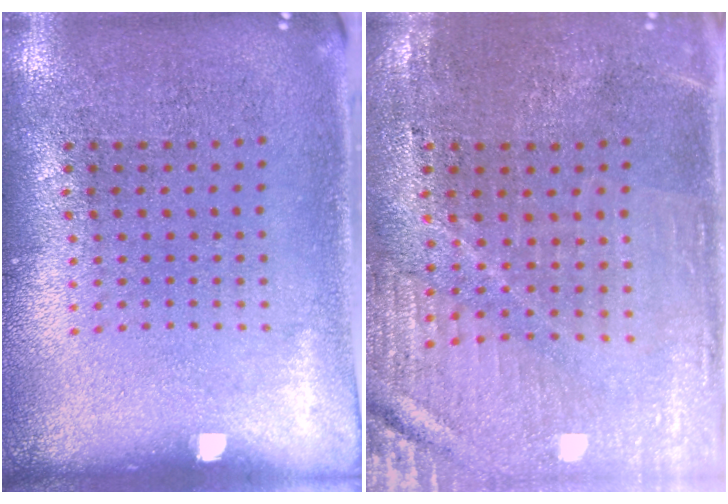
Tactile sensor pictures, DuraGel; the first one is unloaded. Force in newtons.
{"total": 1.1, "press": 1.1, "slide": 0.2}